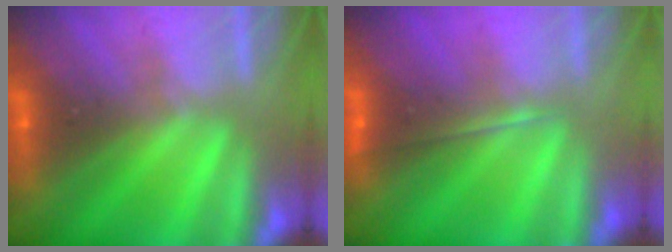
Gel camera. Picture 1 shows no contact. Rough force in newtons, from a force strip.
{"total": 1.8}